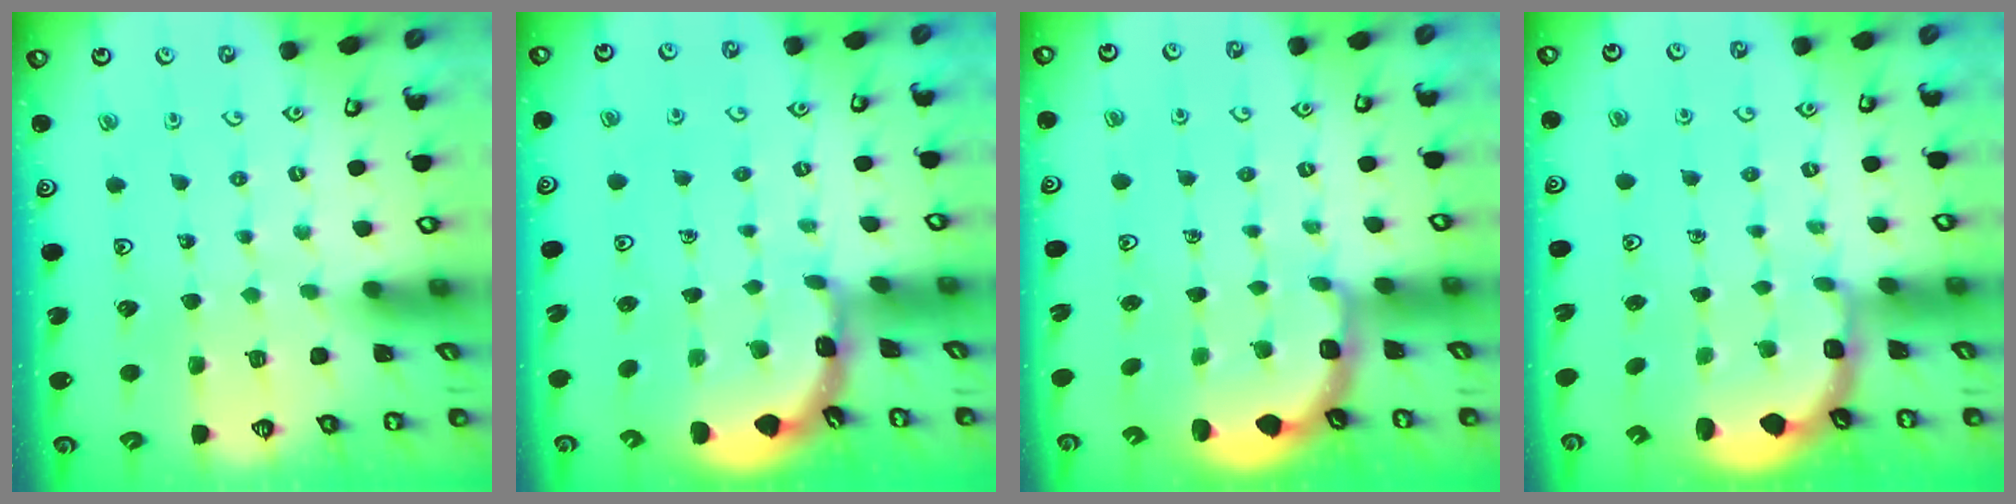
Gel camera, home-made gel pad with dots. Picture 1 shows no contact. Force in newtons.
{"total": 1.8, "press": 1.7, "slide": 0.0}
{"total": 2.7, "press": 2.1, "slide": 1.7}
{"total": 2.7, "press": 2.1, "slide": 1.7}